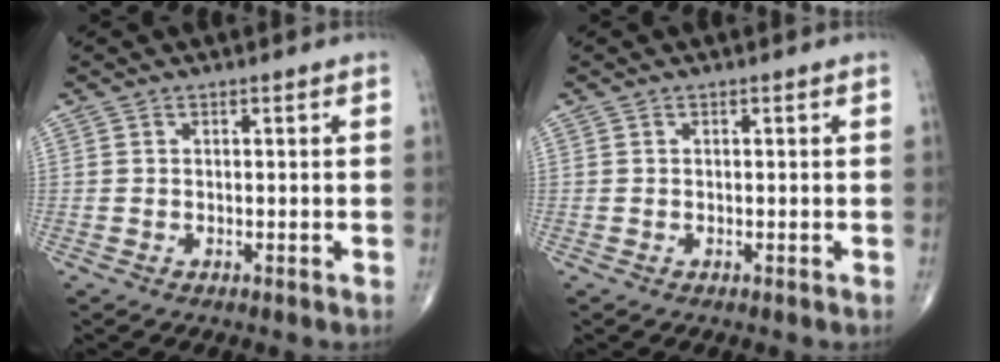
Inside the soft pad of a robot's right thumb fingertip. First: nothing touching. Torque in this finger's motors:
{"motor_torque": [0.01, 0.00, 0.02, -0.04, 0.01]}